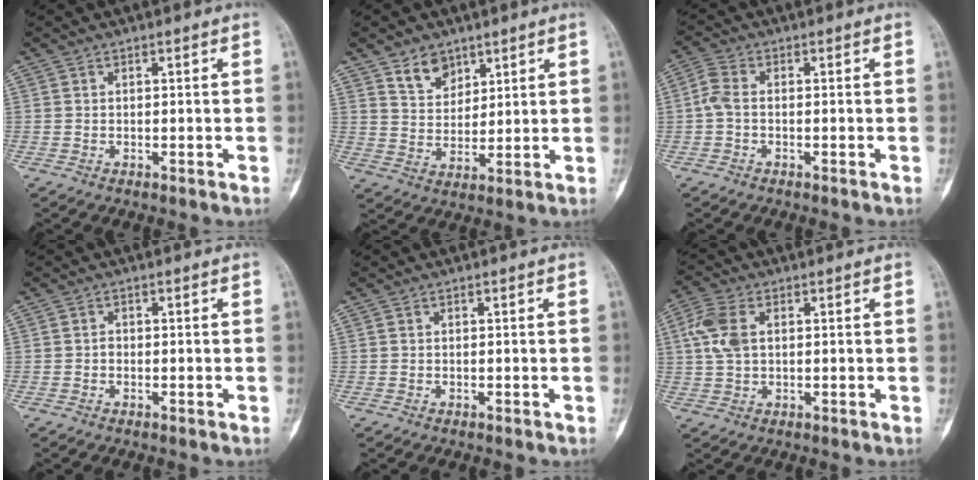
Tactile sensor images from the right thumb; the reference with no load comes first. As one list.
[{"total": 6.5, "force": [4.3, 4.2, 2.3], "torque": [-0.015, -0.033, 0.085]}, {"total": 3.0, "force": [-0.6, 1.8, 2.4], "torque": [-0.059, 0.006, -0.024]}, {"total": 0.7, "force": [-0.3, 0.5, 0.3], "torque": [-0.001, 0.004, -0.010]}, {"total": 0.0}, {"total": 6.5, "force": [1.2, 3.9, 5.0], "torque": [-0.124, 0.011, 0.019]}]